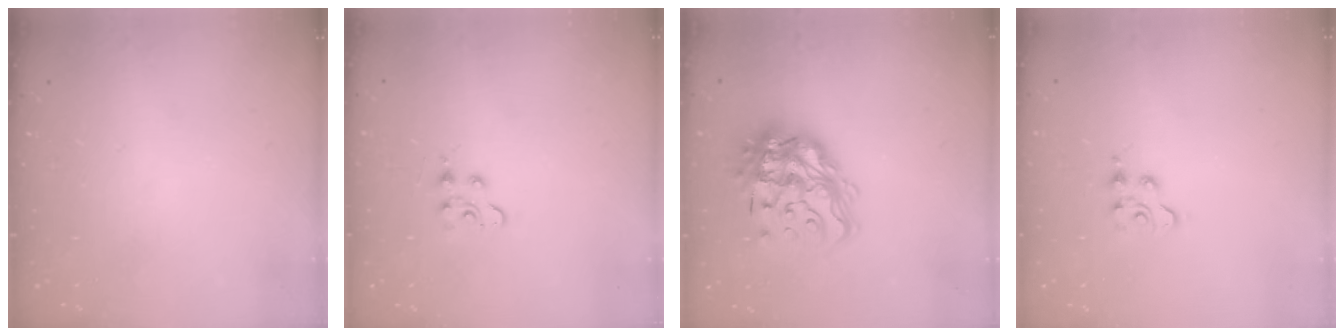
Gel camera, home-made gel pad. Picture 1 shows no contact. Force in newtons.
{"total": 3.8, "press": 3.7, "slide": 0.5}
{"total": 17.9, "press": 17.8, "slide": 2.0}
{"total": 3.8, "press": 3.8, "slide": 0.5}